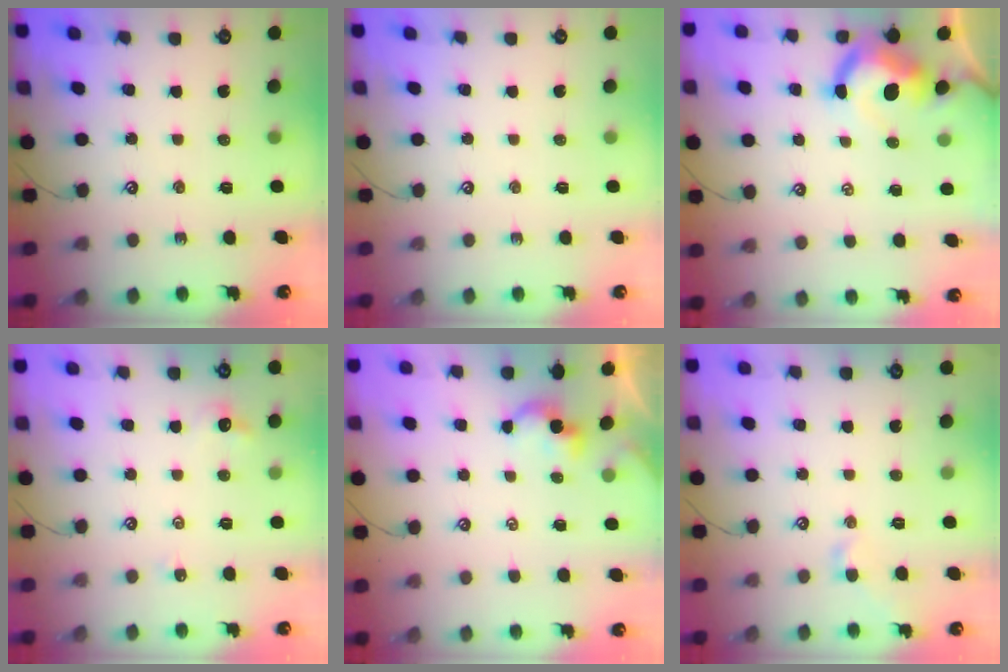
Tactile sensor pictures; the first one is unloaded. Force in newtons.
{"total": 0.0}
{"total": 5.4, "press": 5.2, "slide": 1.3}
{"total": 1.3, "press": 1.2, "slide": 0.5}
{"total": 1.8, "press": 1.7, "slide": 0.2}
{"total": 2.1, "press": 2.1, "slide": 0.5}